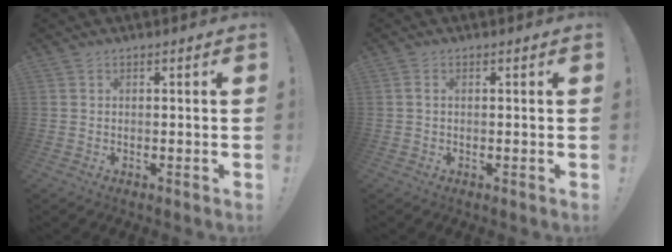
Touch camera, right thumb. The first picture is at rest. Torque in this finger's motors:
{"motor_torque": [-0.01, 0.06, 0.12, 0.05, 0.02]}